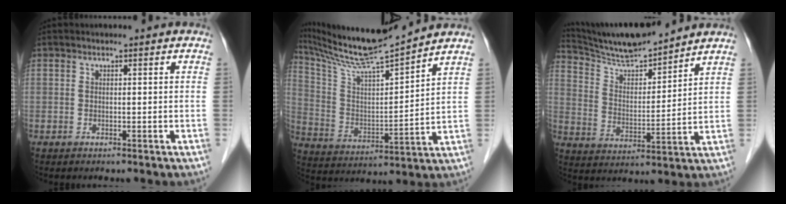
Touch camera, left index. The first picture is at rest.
{"total": 15.3, "force": [14.0, -0.8, 6.0], "torque": [-0.124, 0.000, 0.257]}
{"total": 11.8, "force": [11.3, 0.3, 3.4], "torque": [-0.073, 0.005, 0.210]}